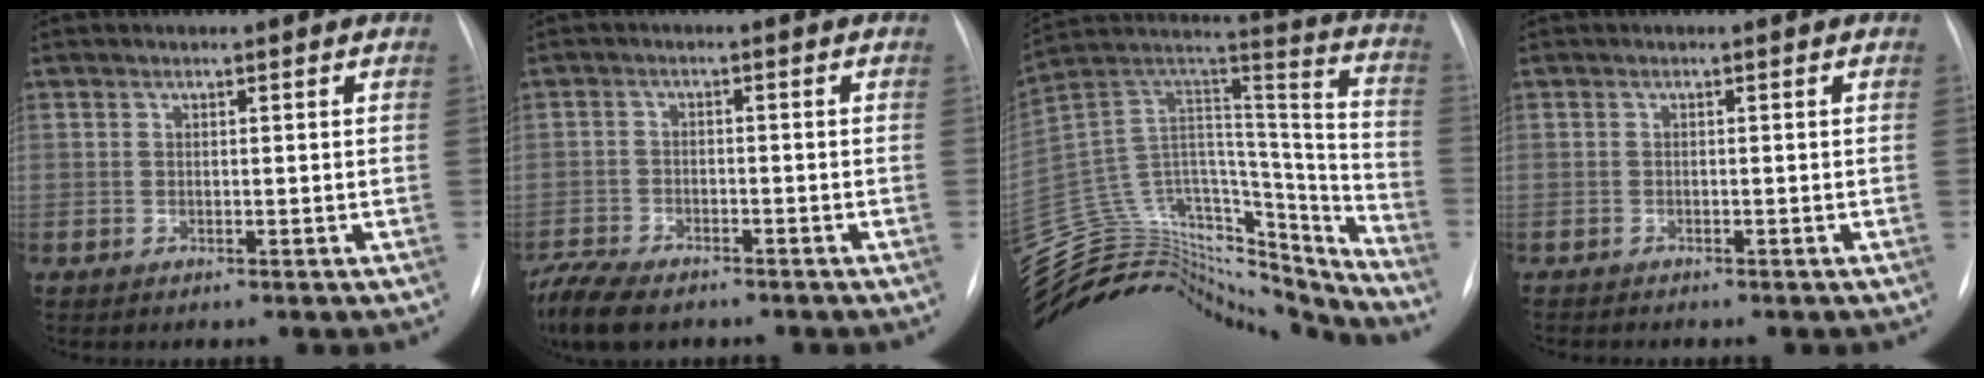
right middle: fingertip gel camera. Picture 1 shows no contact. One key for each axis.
{"total": 9.2, "fx": -7.2, "fy": 3.4, "fz": 4.6, "tx": -0.096, "ty": -0.015, "tz": -0.124}
{"total": 34.5, "fx": -31.4, "fy": 10.1, "fz": 10.4, "tx": -0.206, "ty": 0.029, "tz": -0.477}
{"total": 0.8, "fx": -0.8, "fy": 0.1, "fz": 0.1, "tx": -0.003, "ty": -0.002, "tz": -0.014}